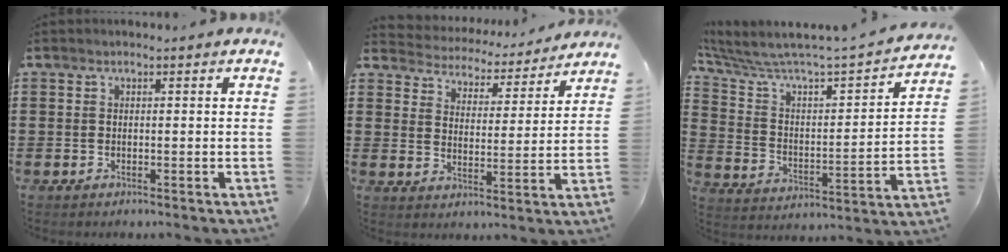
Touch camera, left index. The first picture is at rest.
{"total": 4.0, "force": [3.9, 0.3, -0.4], "torque": [-0.020, -0.036, 0.062]}
{"total": 4.2, "force": [3.8, 0.6, 1.8], "torque": [-0.060, -0.048, 0.053]}